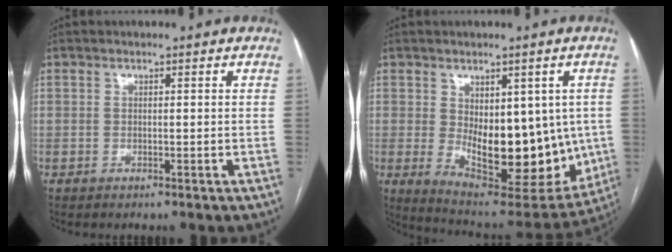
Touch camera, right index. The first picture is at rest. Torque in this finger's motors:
{"motor_torque": [0.84, 0.28, 0.83, 0.10]}